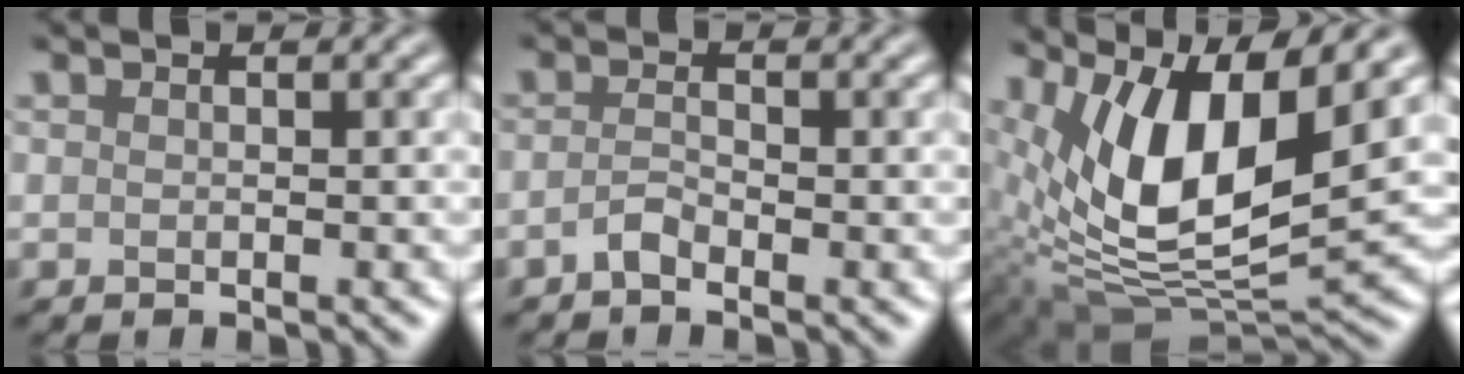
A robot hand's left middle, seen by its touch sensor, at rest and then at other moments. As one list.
[{"total": 1.3, "force": [-0.9, 0.4, 0.9], "torque": [-0.019, 0.002, -0.021]}, {"total": 11.8, "force": [4.3, 4.6, 10.0], "torque": [-0.186, -0.006, 0.080]}]